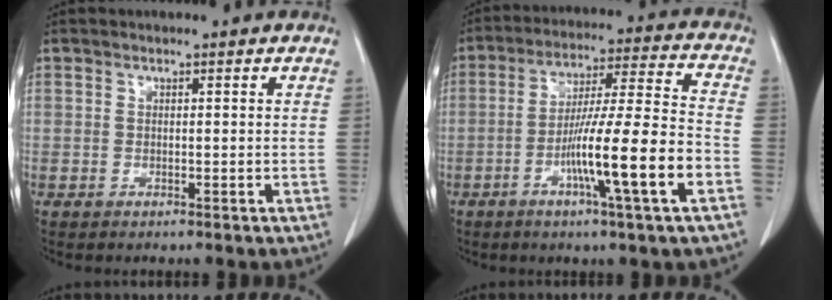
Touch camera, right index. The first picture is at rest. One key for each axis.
{"total": 14.9, "fx": -5.4, "fy": -0.6, "fz": 13.9, "tx": -0.241, "ty": -0.003, "tz": -0.093}